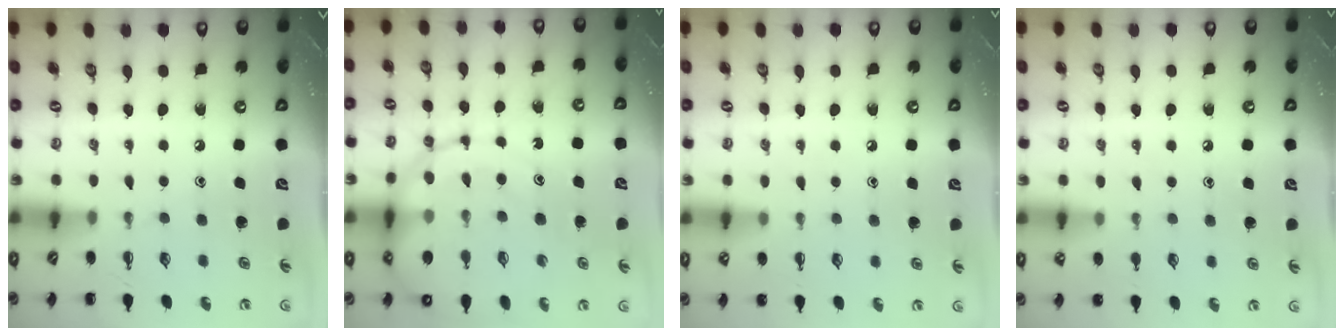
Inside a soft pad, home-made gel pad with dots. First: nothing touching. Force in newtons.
{"total": 16.5, "press": 16.0, "slide": 3.7}
{"total": 6.7, "press": 6.3, "slide": 2.3}
{"total": 6.2, "press": 5.8, "slide": 2.2}